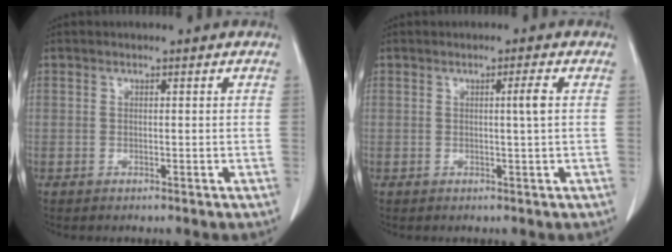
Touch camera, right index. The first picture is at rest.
{"total": 1.9, "force": [0.3, -0.5, 1.8], "torque": [-0.031, -0.001, 0.006]}